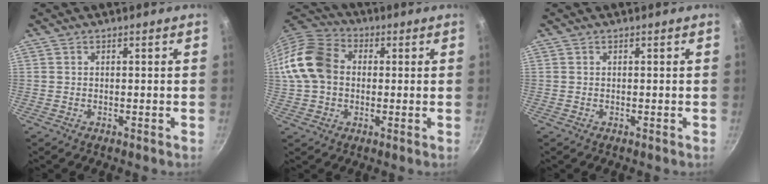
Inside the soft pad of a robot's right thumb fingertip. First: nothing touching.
{"total": 13.5, "force": [0.6, 10.4, 8.6], "torque": [-0.147, 0.027, -0.004]}
{"total": 0.0}